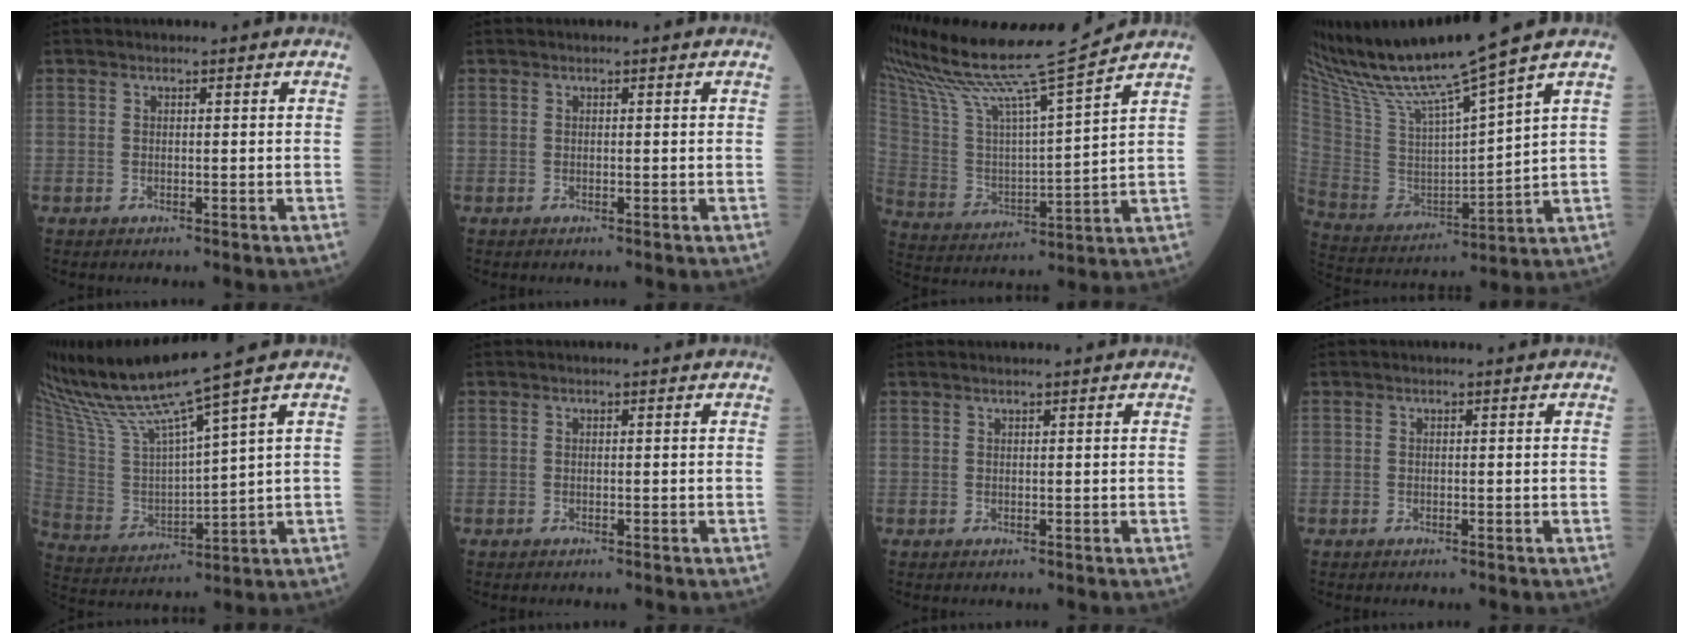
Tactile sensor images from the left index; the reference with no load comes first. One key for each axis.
{"total": 0.0}
{"total": 16.9, "fx": 15.0, "fy": -2.2, "fz": 7.4, "tx": -0.153, "ty": -0.022, "tz": 0.269}
{"total": 17.5, "fx": 14.8, "fy": -2.3, "fz": 9.1, "tx": -0.178, "ty": -0.024, "tz": 0.282}
{"total": 13.0, "fx": 10.7, "fy": -2.7, "fz": 6.9, "tx": -0.146, "ty": -0.006, "tz": 0.218}
{"total": 0.0}
{"total": 1.1, "fx": 0.9, "fy": -0.1, "fz": 0.5, "tx": -0.010, "ty": 0.010, "tz": 0.020}
{"total": 0.0}